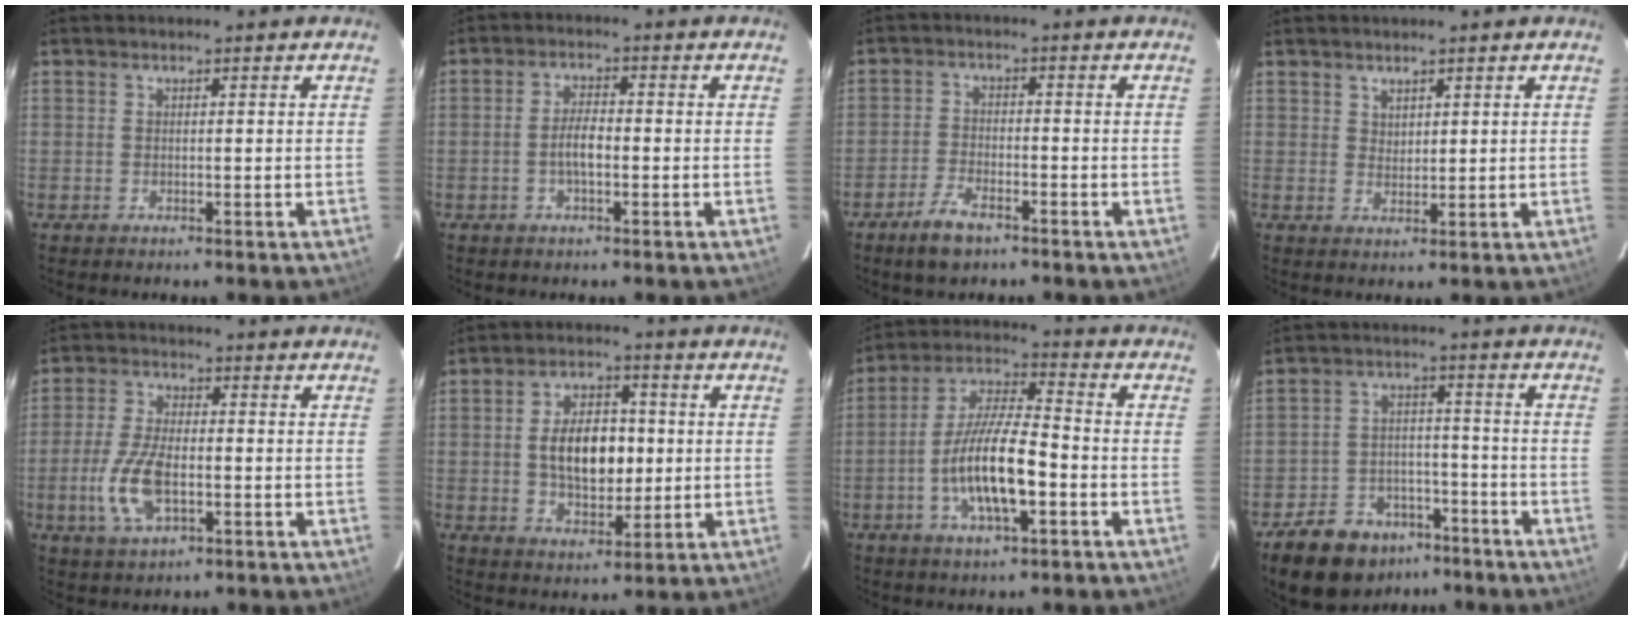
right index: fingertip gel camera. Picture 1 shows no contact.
{"total": 3.7, "force": [-1.1, 1.2, 3.3], "torque": [-0.065, 0.003, -0.018]}
{"total": 5.9, "force": [-4.2, 2.5, 3.4], "torque": [-0.088, -0.003, -0.078]}
{"total": 2.0, "force": [1.6, 1.2, 0.4], "torque": [0.001, 0.003, 0.029]}
{"total": 9.7, "force": [-2.6, 4.4, 8.3], "torque": [-0.181, -0.003, -0.047]}
{"total": 10.7, "force": [0.2, 6.2, 8.7], "torque": [-0.153, 0.017, 0.011]}
{"total": 13.2, "force": [-4.2, 3.6, 12.0], "torque": [-0.239, -0.002, -0.077]}
{"total": 14.1, "force": [-9.7, 8.7, 5.5], "torque": [-0.137, 0.018, -0.135]}